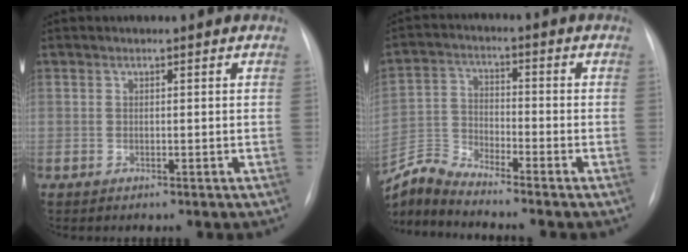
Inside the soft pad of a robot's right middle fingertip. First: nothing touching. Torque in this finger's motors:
{"motor_torque": [-0.29, -0.24, -0.04, 0.00]}